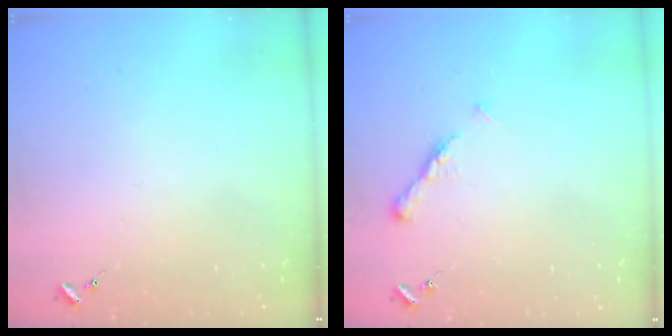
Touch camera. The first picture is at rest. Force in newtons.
{"total": 6.8, "press": 6.7, "slide": 0.6}